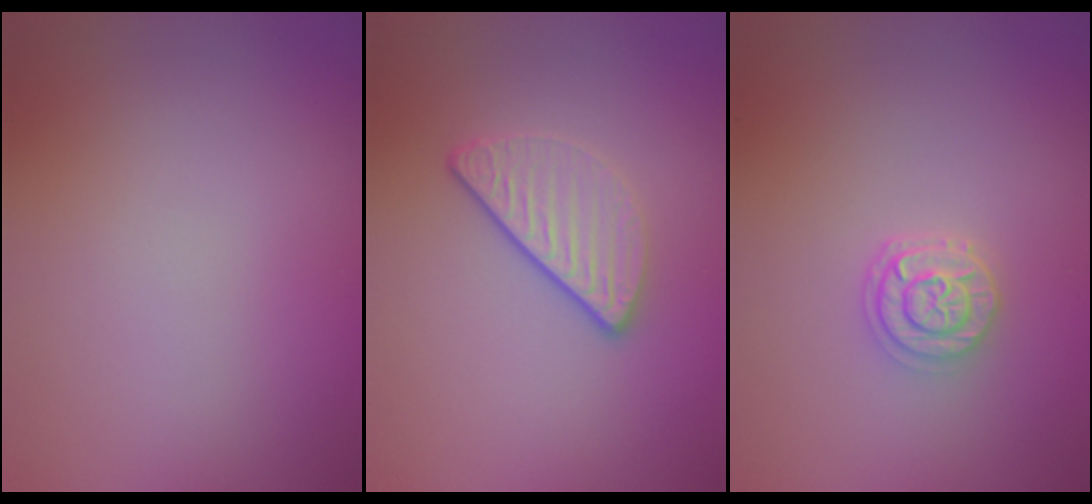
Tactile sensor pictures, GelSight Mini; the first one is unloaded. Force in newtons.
{"total": 3.0, "press": 2.3, "slide": 1.9}
{"total": 2.3, "press": 2.0, "slide": 1.1}